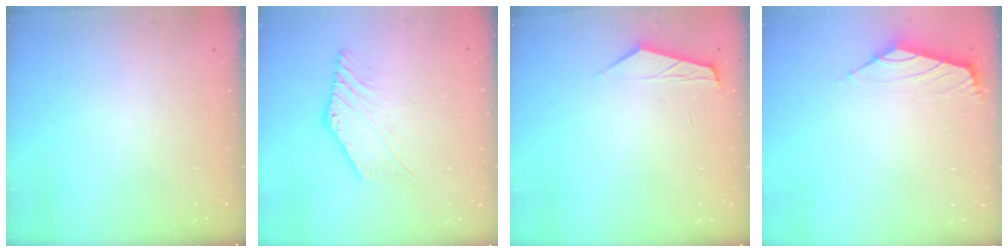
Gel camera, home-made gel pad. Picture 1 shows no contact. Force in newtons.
{"total": 4.9, "press": 4.8, "slide": 0.9}
{"total": 2.7, "press": 2.7, "slide": 0.4}
{"total": 1.8, "press": 1.6, "slide": 0.7}